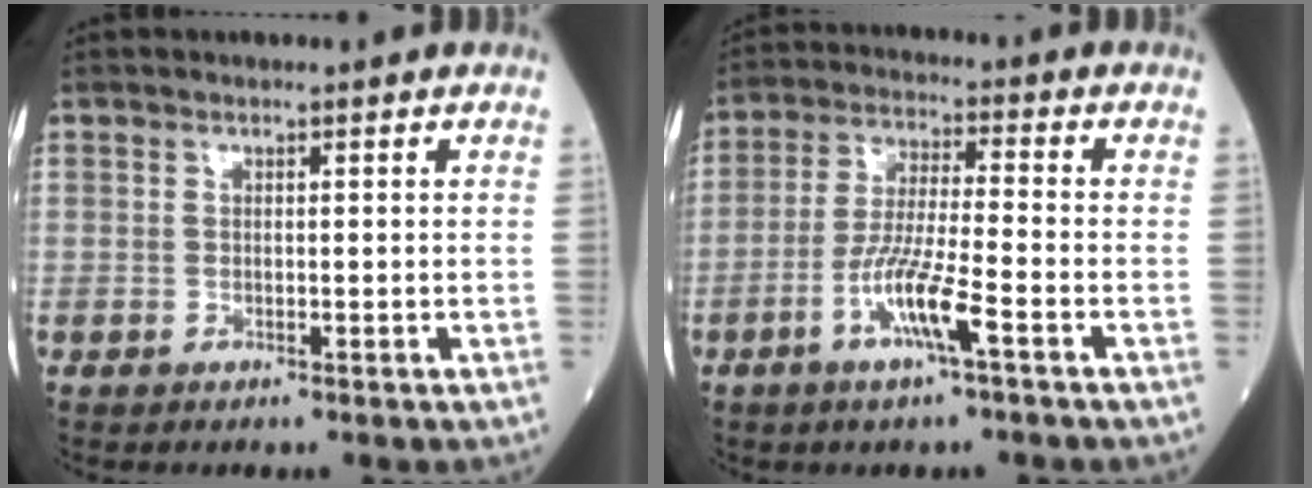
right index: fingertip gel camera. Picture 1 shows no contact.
{"total": 8.7, "force": [-3.9, 0.3, 7.8], "torque": [-0.157, -0.006, -0.076]}